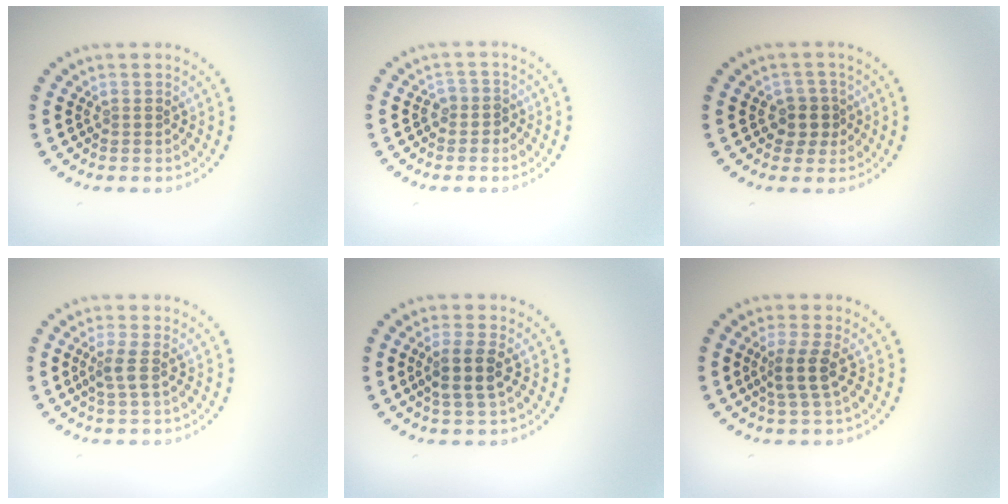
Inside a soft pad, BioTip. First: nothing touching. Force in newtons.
{"total": 1.5, "press": 1.2, "slide": 0.9}
{"total": 2.1, "press": 1.8, "slide": 1.1}
{"total": 1.7, "press": 1.3, "slide": 1.1}
{"total": 2.8, "press": 2.5, "slide": 1.2}
{"total": 2.5, "press": 2.0, "slide": 1.6}